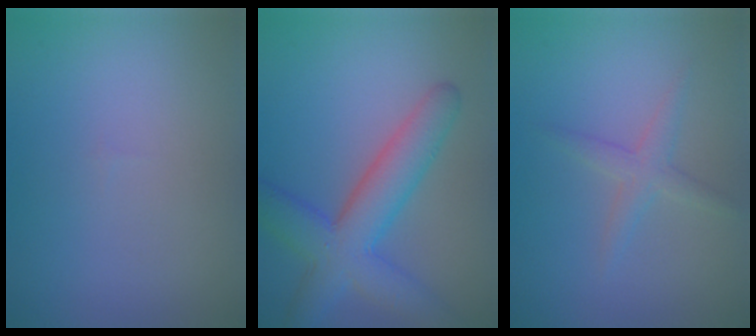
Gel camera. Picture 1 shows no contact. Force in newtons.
{"total": 6.6, "press": 6.6, "slide": 0.4}
{"total": 2.0, "press": 2.0, "slide": 0.1}